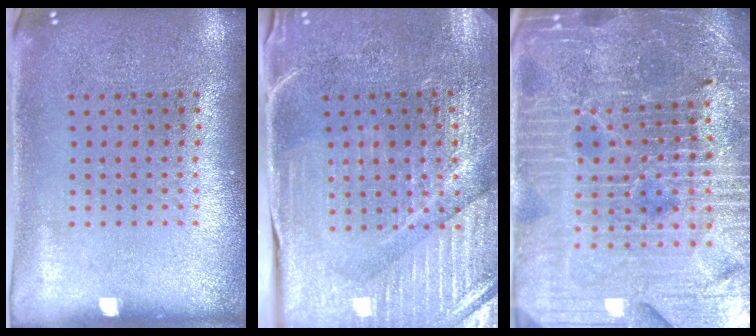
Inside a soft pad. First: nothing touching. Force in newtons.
{"total": 3.8, "press": 3.8, "slide": 0.5}
{"total": 5.5, "press": 5.1, "slide": 2.0}